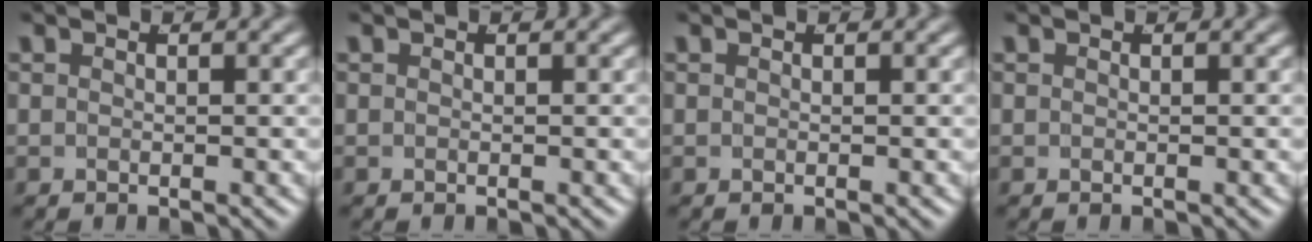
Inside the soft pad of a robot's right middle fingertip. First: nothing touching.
{"total": 0.0}
{"total": 0.0}
{"total": 0.0}